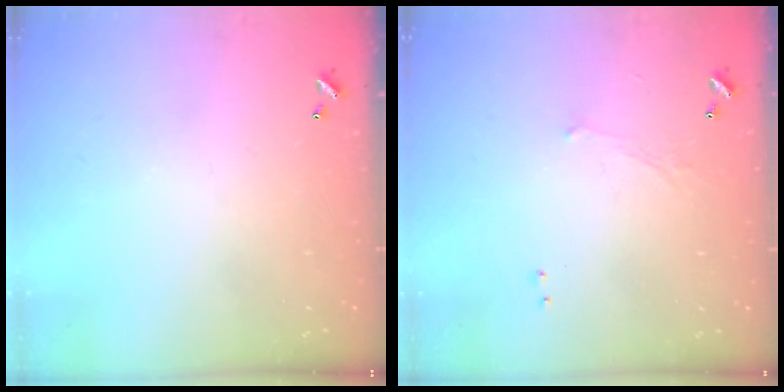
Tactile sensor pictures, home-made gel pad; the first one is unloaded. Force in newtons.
{"total": 0.6, "press": 0.2, "slide": 0.5}